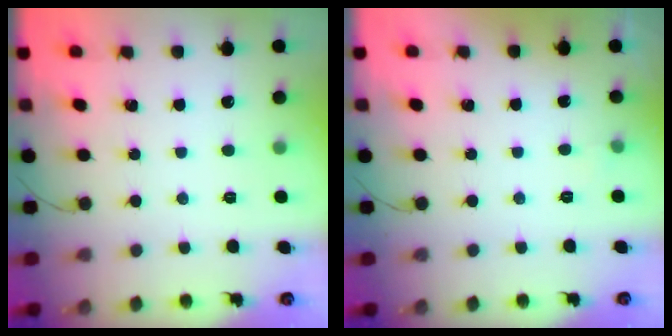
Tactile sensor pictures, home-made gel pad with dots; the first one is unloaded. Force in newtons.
{"total": 2.3, "press": 2.1, "slide": 0.9}